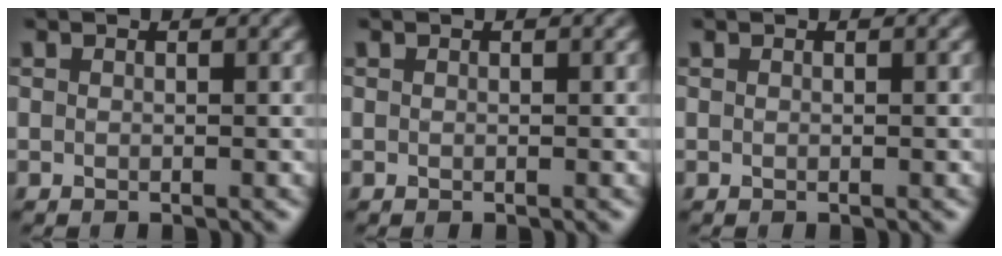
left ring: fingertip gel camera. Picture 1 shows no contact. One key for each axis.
{"total": 0.0}
{"total": 0.0}